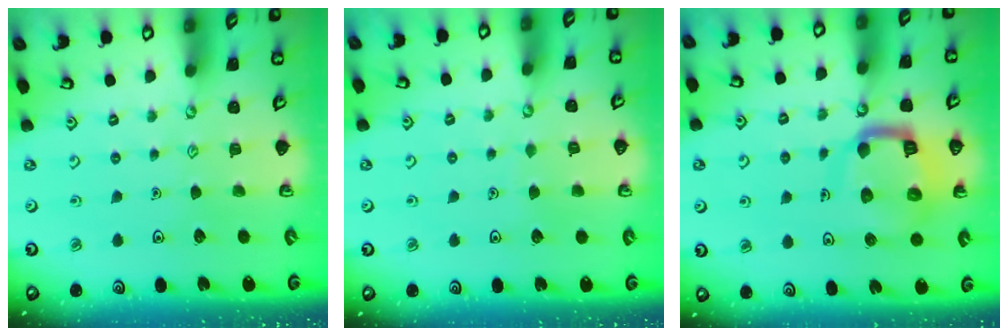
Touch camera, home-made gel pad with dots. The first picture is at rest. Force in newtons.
{"total": 2.5, "press": 2.5, "slide": 0.3}
{"total": 13.2, "press": 13.1, "slide": 1.7}